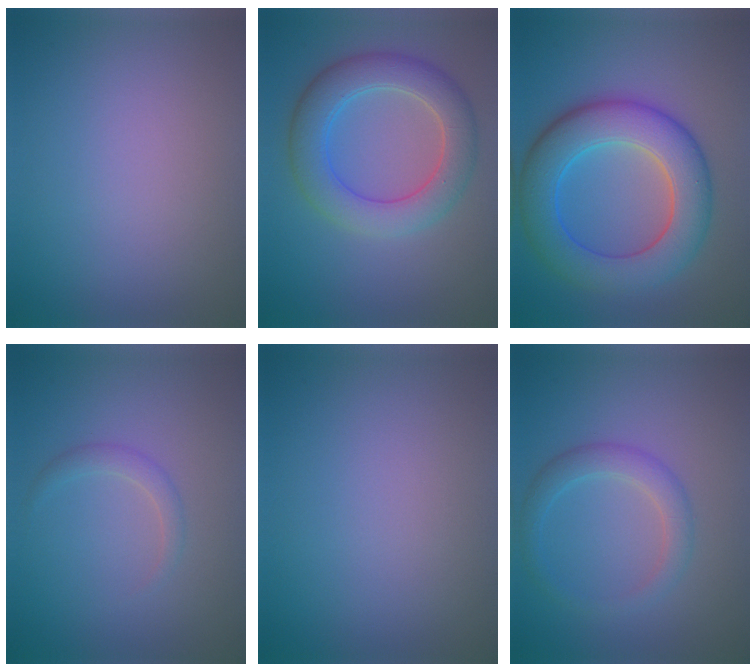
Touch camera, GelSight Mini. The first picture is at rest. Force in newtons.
{"total": 6.1, "press": 6.1, "slide": 0.1}
{"total": 8.8, "press": 8.8, "slide": 0.1}
{"total": 1.3, "press": 1.2, "slide": 0.1}
{"total": 0.0}
{"total": 2.7, "press": 2.7, "slide": 0.1}